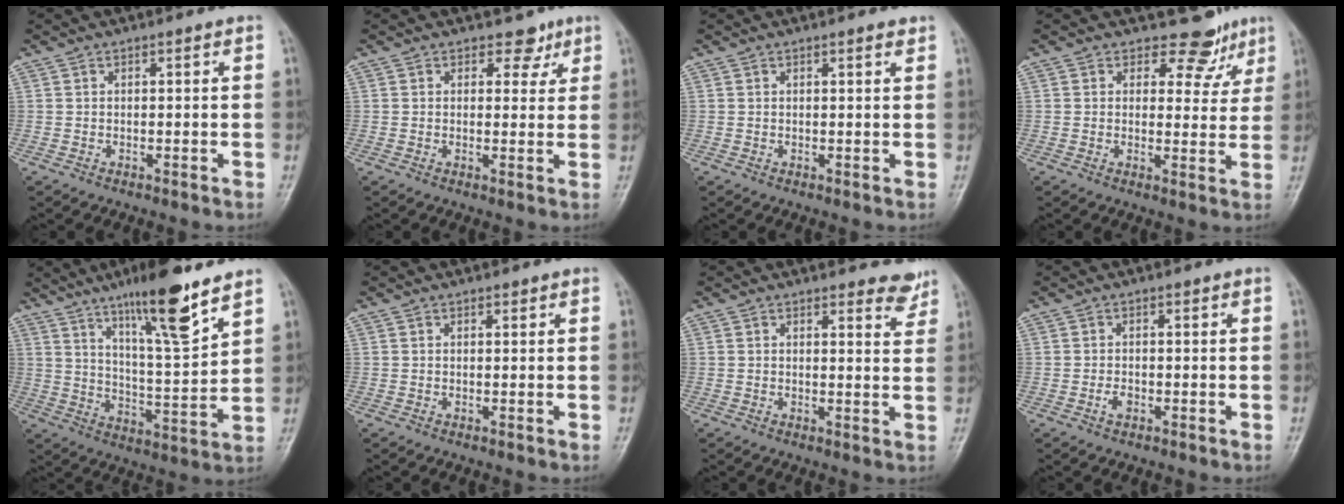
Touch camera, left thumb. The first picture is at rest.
{"total": 3.5, "force": [2.2, 2.4, 1.1], "torque": [0.013, -0.010, 0.026]}
{"total": 1.1, "force": [0.8, 0.3, 0.7], "torque": [-0.009, -0.004, 0.010]}
{"total": 5.8, "force": [4.5, 3.6, 0.6], "torque": [0.024, -0.033, 0.047]}
{"total": 15.5, "force": [10.2, 2.4, 11.4], "torque": [-0.177, -0.060, 0.175]}
{"total": 0.6, "force": [0.4, 0.3, 0.3], "torque": [-0.001, -0.002, 0.004]}
{"total": 4.0, "force": [3.6, 1.4, 1.2], "torque": [0.007, -0.029, 0.031]}
{"total": 1.7, "force": [-0.7, 1.0, 1.1], "torque": [-0.020, 0.003, -0.014]}